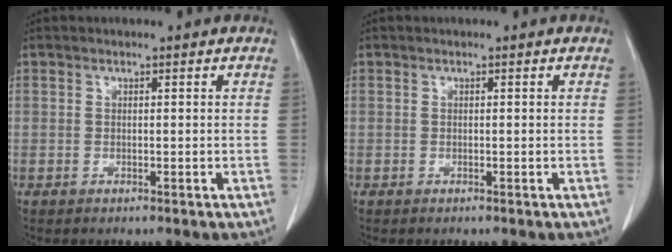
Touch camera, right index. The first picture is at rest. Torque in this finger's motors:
{"motor_torque": [0.04, -0.03, -0.01, 0.00]}